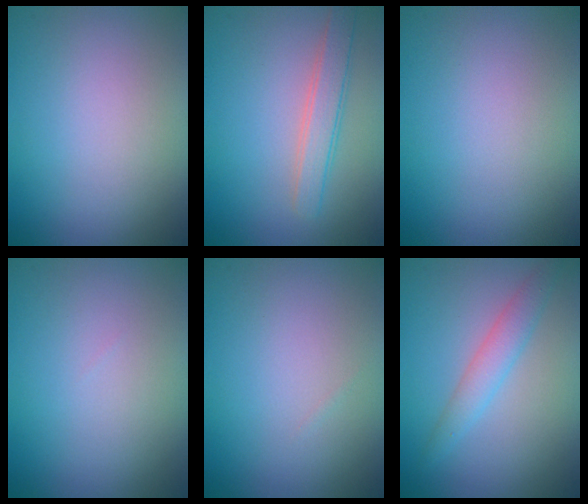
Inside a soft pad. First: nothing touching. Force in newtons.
{"total": 2.6, "press": 2.6, "slide": 0.1}
{"total": 0.0}
{"total": 0.0}
{"total": 0.0}
{"total": 2.5, "press": 2.5, "slide": 0.2}